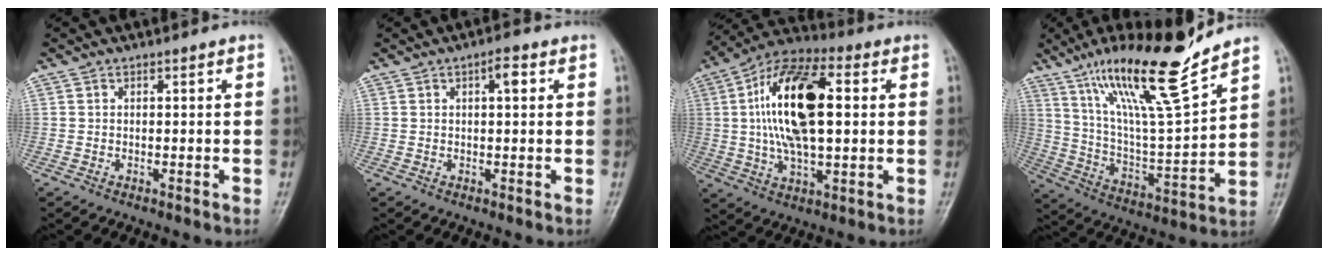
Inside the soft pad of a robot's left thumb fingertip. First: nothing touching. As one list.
[{"total": 2.7, "force": [1.0, 0.9, 2.3], "torque": [-0.033, 0.002, 0.014]}, {"total": 19.3, "force": [2.9, 9.1, 16.8], "torque": [-0.303, 0.015, 0.046]}, {"total": 19.8, "force": [14.2, 2.2, 13.6], "torque": [-0.214, -0.074, 0.257]}]